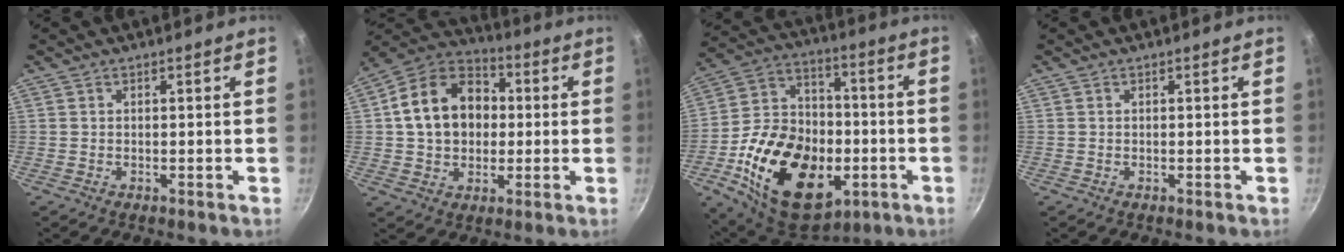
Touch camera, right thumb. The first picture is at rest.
{"total": 16.8, "force": [1.6, 13.0, 10.4], "torque": [-0.153, 0.030, 0.016]}
{"total": 27.2, "force": [-7.6, 18.0, 18.9], "torque": [-0.295, 0.036, -0.119]}
{"total": 0.0}